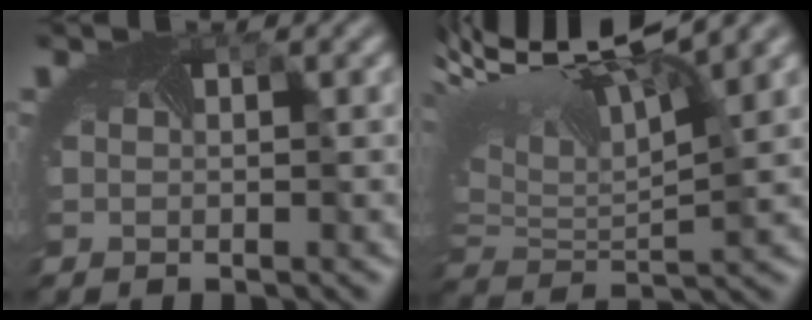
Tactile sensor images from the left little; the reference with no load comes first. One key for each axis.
{"total": 10.6, "fx": 5.0, "fy": 4.2, "fz": 8.4, "tx": -0.183, "ty": 0.007, "tz": 0.096}